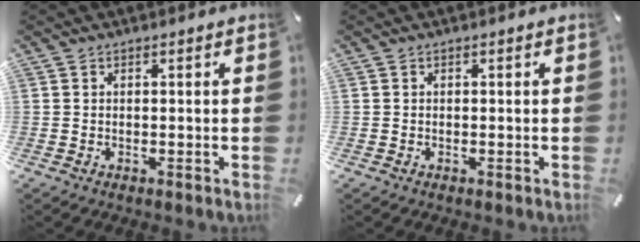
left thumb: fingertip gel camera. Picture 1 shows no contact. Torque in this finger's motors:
{"motor_torque": [0.00, 0.00, -0.01, 0.01, 0.00]}